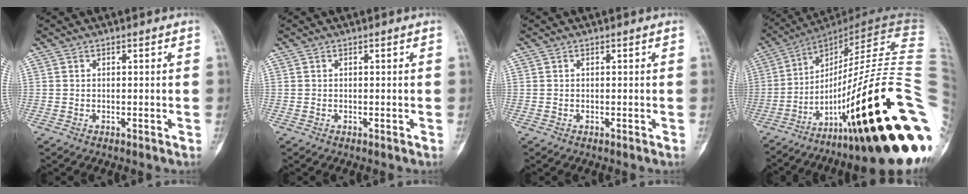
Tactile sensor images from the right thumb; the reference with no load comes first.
{"total": 0.0}
{"total": 0.0}
{"total": 39.2, "force": [-10.6, 8.3, 36.8], "torque": [-0.487, 0.047, -0.168]}